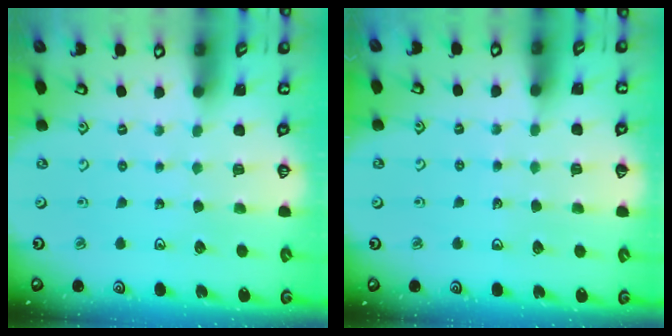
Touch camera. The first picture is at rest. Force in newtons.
{"total": 2.4, "press": 2.4, "slide": 0.2}